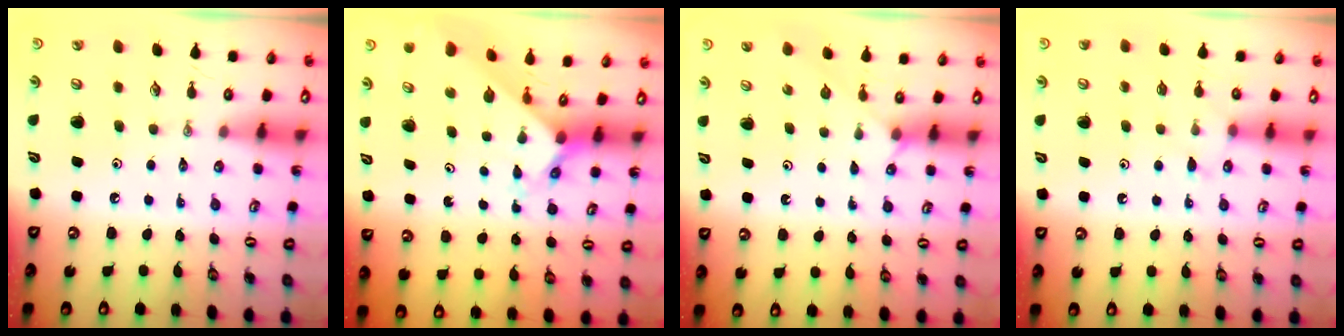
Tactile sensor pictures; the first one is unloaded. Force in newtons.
{"total": 2.3, "press": 2.3, "slide": 0.2}
{"total": 1.8, "press": 1.7, "slide": 0.4}
{"total": 5.8, "press": 5.7, "slide": 0.5}